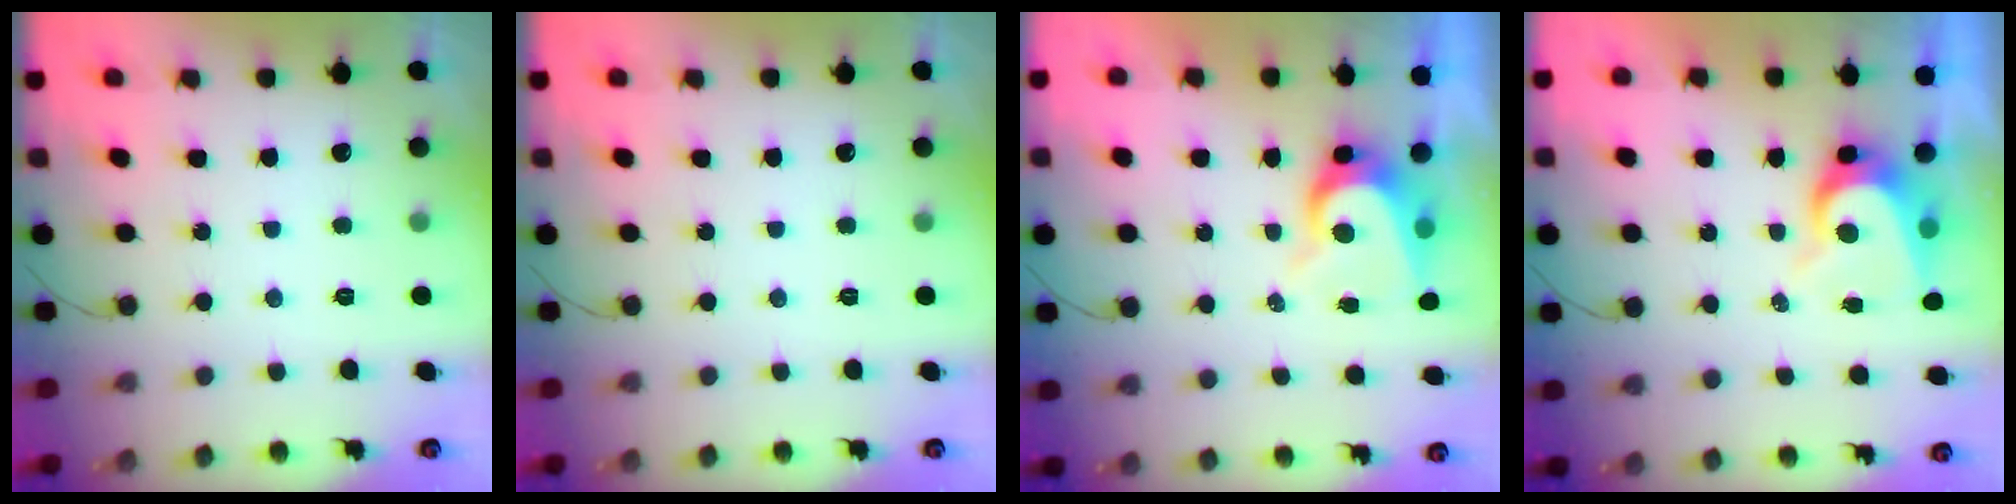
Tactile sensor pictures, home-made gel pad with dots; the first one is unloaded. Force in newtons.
{"total": 0.0}
{"total": 7.5, "press": 7.4, "slide": 0.8}
{"total": 7.5, "press": 7.4, "slide": 0.8}